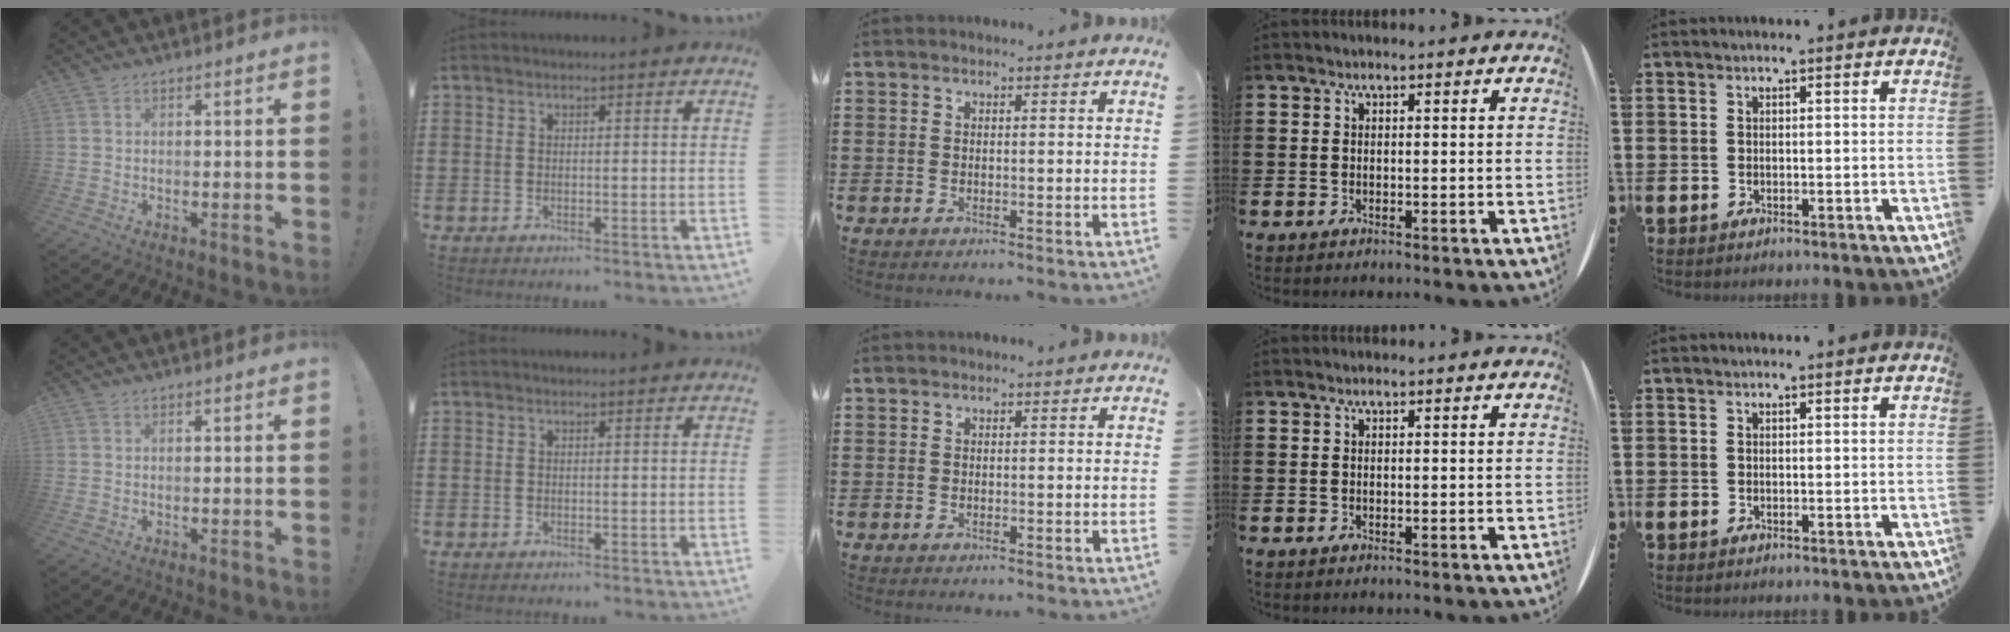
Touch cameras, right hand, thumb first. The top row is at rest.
{}